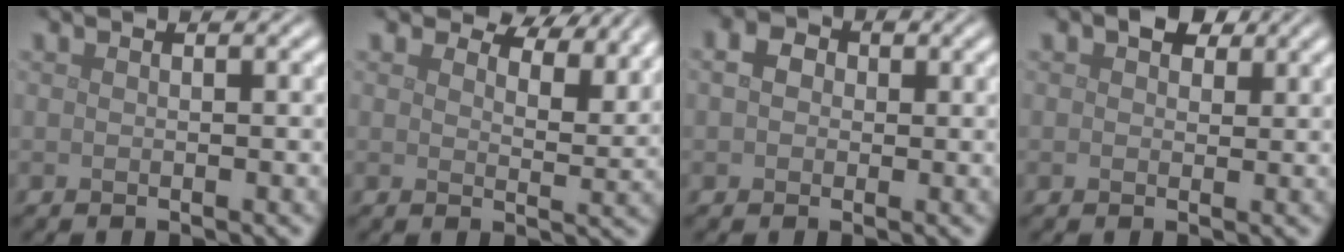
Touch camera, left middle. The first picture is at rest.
{"total": 6.6, "force": [5.5, 2.4, 2.9], "torque": [-0.047, 0.006, 0.065]}
{"total": 2.6, "force": [0.3, 2.2, 1.3], "torque": [-0.026, 0.005, -0.009]}
{"total": 2.5, "force": [1.0, 1.8, 1.4], "torque": [-0.023, 0.001, 0.011]}